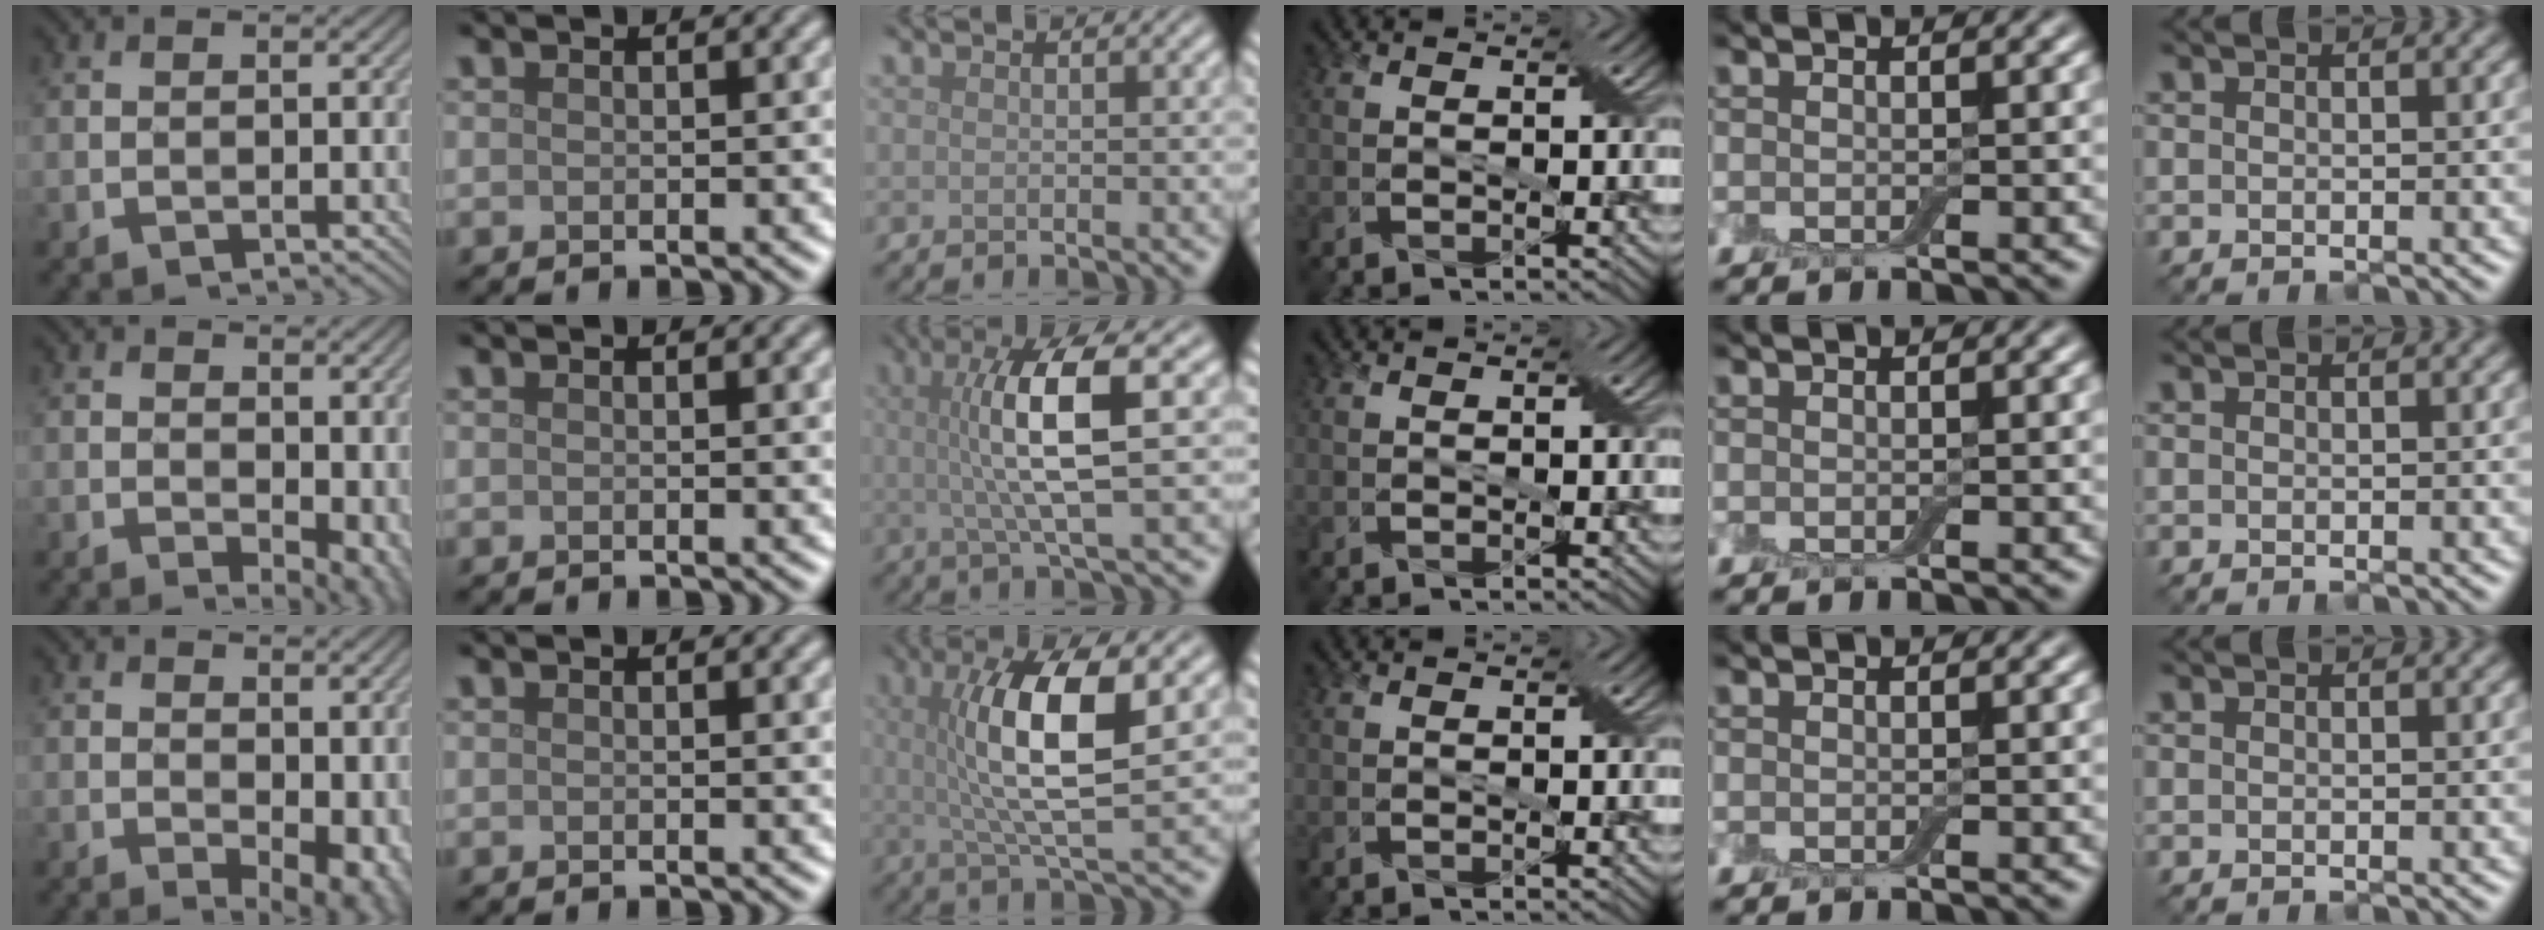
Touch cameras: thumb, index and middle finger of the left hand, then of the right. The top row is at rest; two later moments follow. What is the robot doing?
{"motion": "pour", "object": "bottle"}